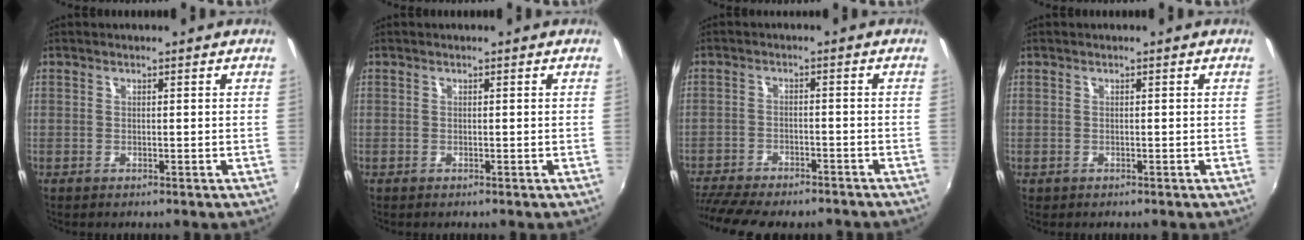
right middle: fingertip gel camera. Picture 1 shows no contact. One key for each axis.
{"total": 0.0}
{"total": 14.0, "fx": -12.0, "fy": 3.4, "fz": 6.2, "tx": -0.142, "ty": -0.039, "tz": -0.187}
{"total": 0.0}